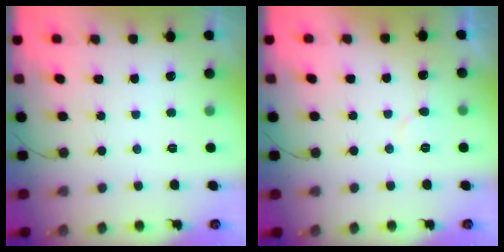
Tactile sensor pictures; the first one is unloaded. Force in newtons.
{"total": 4.4, "press": 4.4, "slide": 0.5}